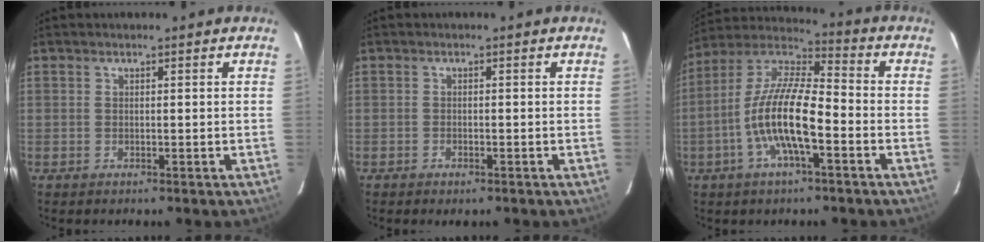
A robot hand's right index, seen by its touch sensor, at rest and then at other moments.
{"total": 1.4, "force": [-1.0, 0.7, 0.7], "torque": [-0.017, -0.002, -0.018]}
{"total": 14.0, "force": [-4.7, 3.8, 12.7], "torque": [-0.250, -0.002, -0.094]}